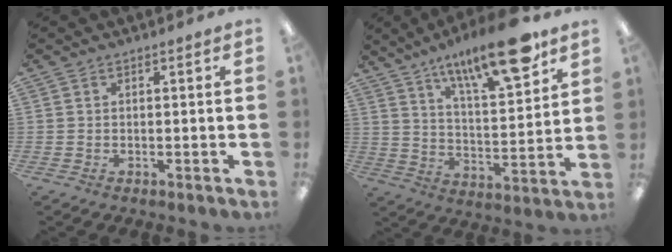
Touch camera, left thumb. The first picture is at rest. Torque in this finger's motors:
{"motor_torque": [0.35, 0.38, 1.78, -0.98, 0.38]}